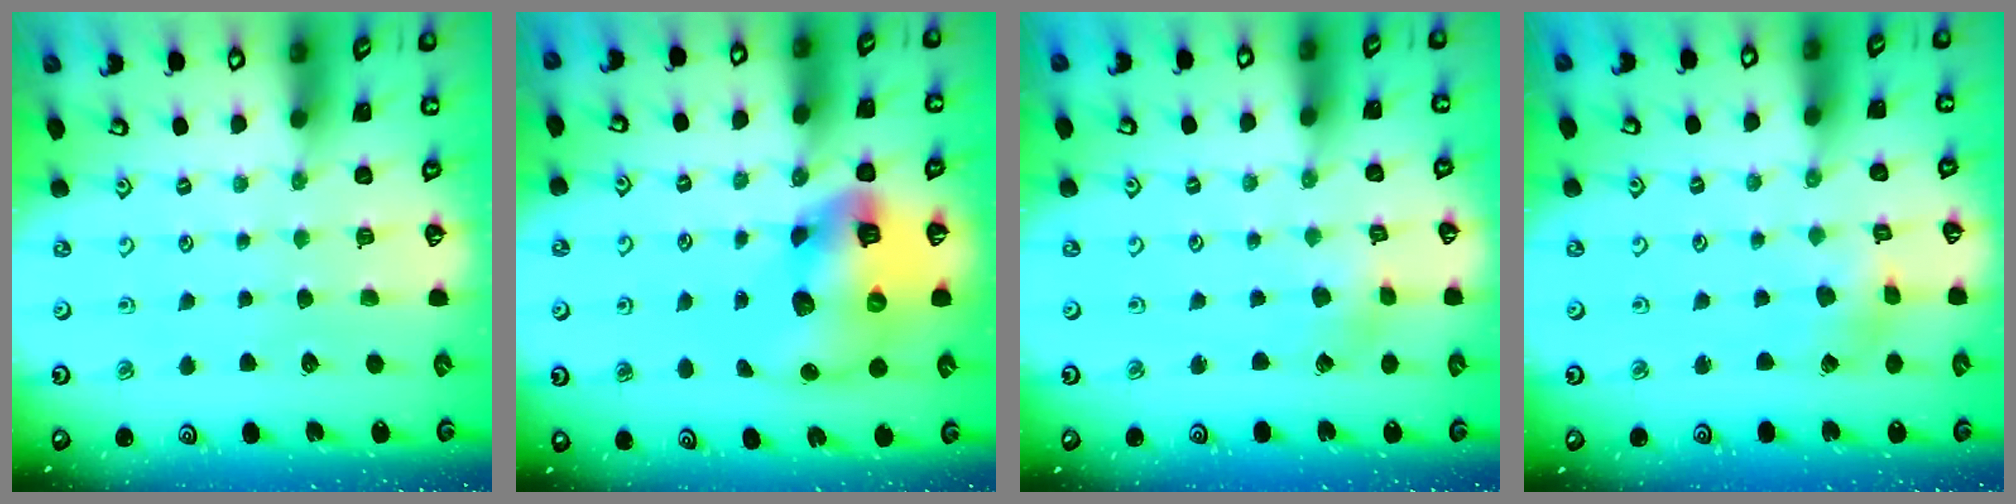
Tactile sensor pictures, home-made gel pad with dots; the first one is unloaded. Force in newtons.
{"total": 16.6, "press": 16.4, "slide": 2.1}
{"total": 2.4, "press": 2.4, "slide": 0.2}
{"total": 2.3, "press": 2.3, "slide": 0.5}